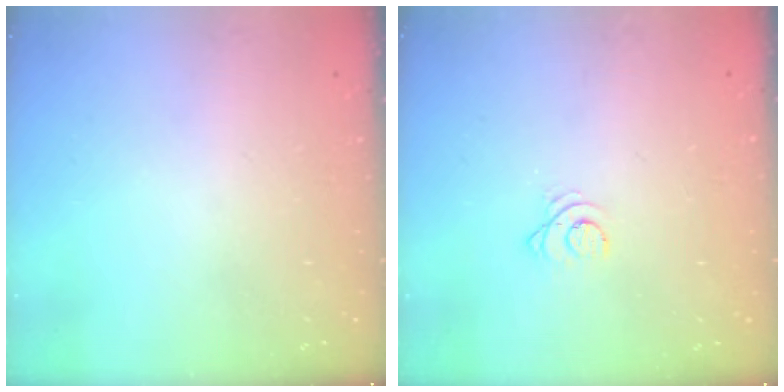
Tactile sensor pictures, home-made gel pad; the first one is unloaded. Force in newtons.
{"total": 2.4, "press": 2.4, "slide": 0.2}